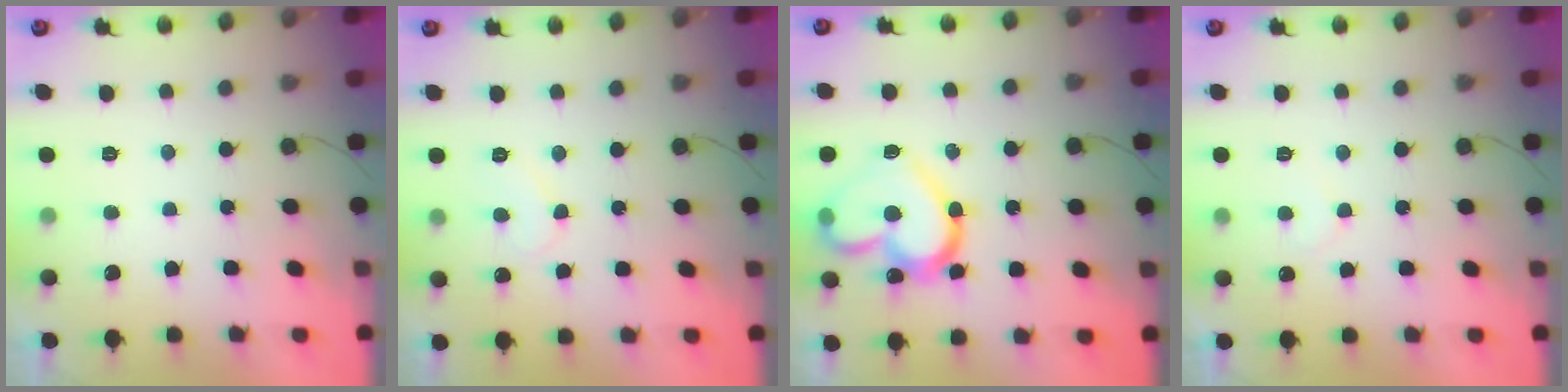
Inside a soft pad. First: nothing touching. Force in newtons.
{"total": 6.7, "press": 6.7, "slide": 0.5}
{"total": 17.8, "press": 17.7, "slide": 1.9}
{"total": 4.4, "press": 4.4, "slide": 0.3}